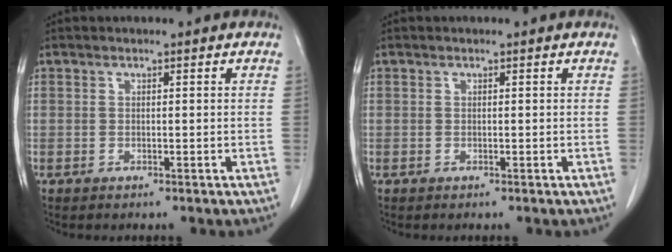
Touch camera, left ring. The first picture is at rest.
{"total": 0.0}